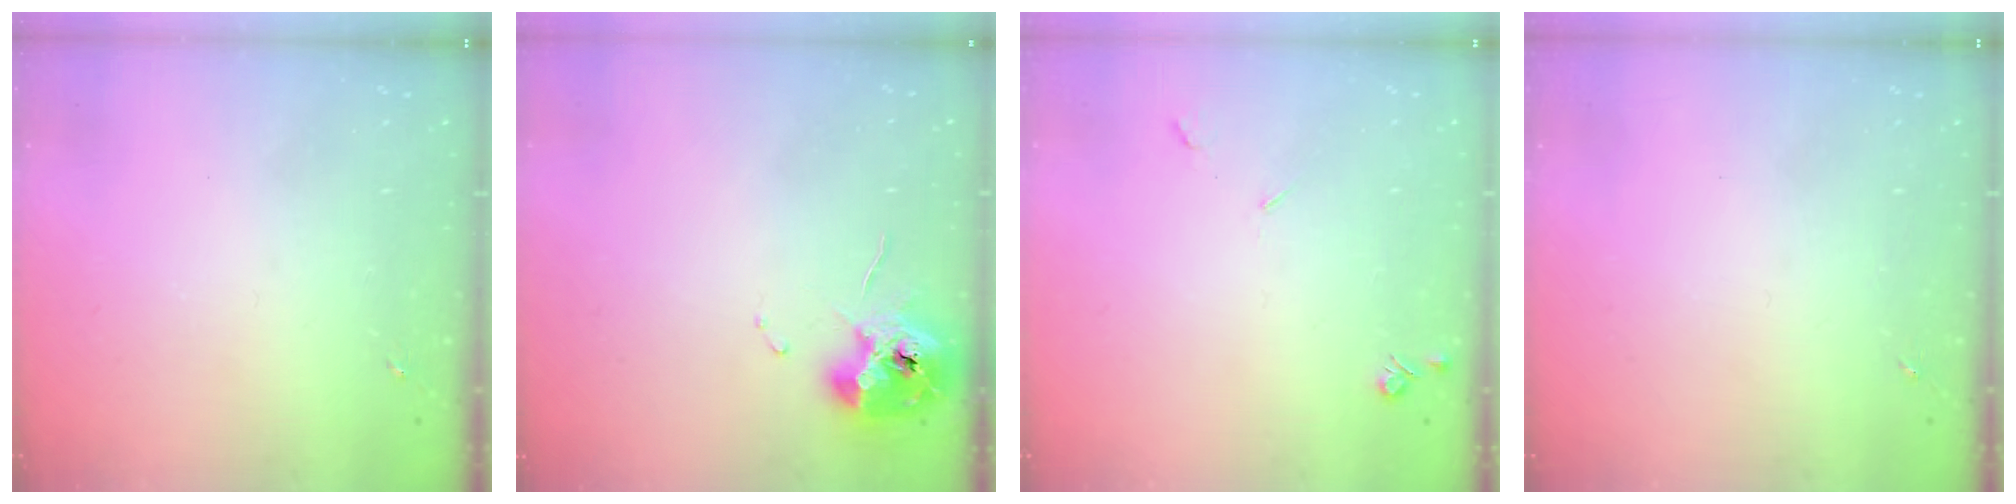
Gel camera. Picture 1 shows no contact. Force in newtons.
{"total": 11.0, "press": 11.0, "slide": 1.1}
{"total": 4.0, "press": 3.9, "slide": 0.7}
{"total": 0.0}